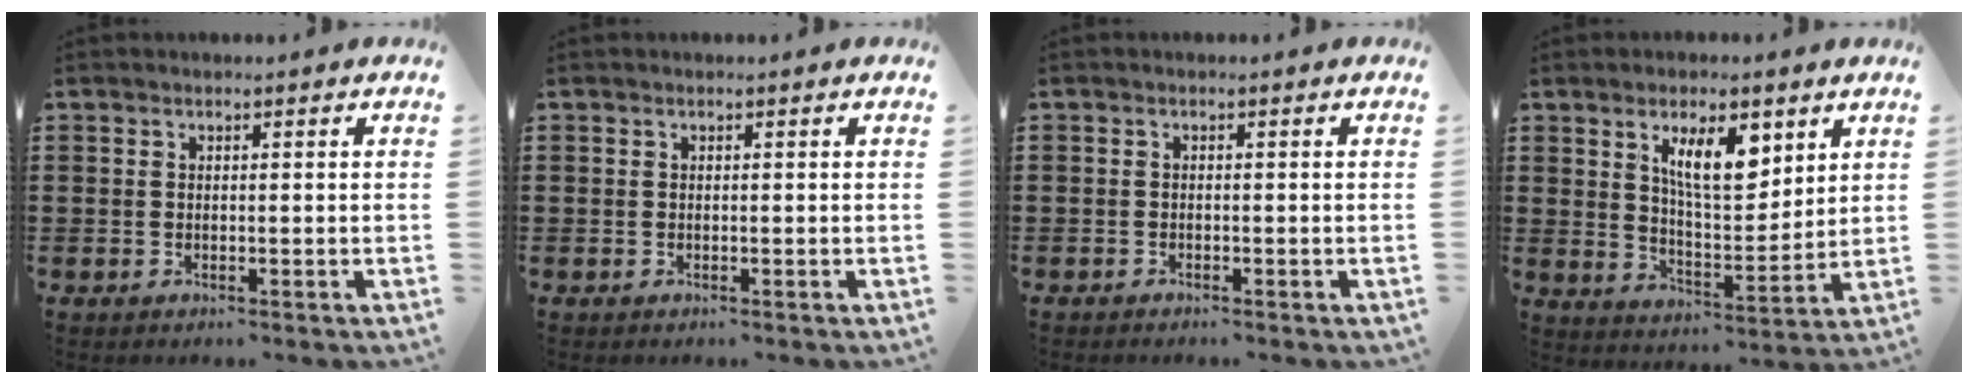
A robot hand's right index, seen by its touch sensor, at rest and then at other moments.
{"total": 0.0}
{"total": 0.7, "force": [-0.6, 0.2, 0.0], "torque": [-0.001, 0.001, -0.014]}
{"total": 9.6, "force": [4.9, 3.6, 7.5], "torque": [-0.133, -0.005, 0.081]}